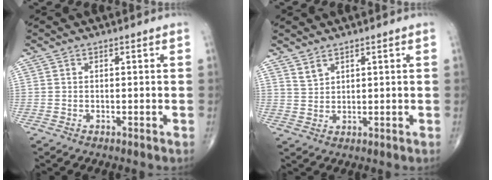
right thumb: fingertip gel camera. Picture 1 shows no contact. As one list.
[{"total": 2.3, "force": [2.0, 0.8, 0.8], "torque": [-0.009, -0.015, 0.043]}]